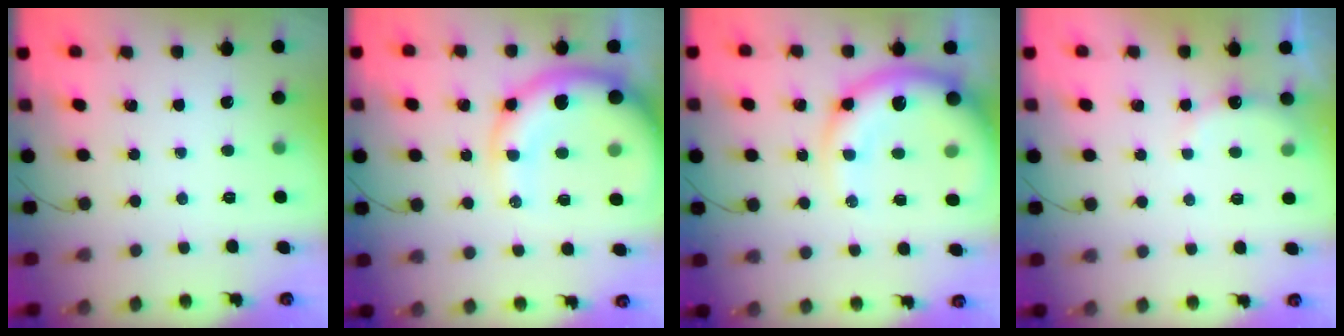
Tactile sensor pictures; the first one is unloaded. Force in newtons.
{"total": 18.1, "press": 17.7, "slide": 4.0}
{"total": 16.8, "press": 16.3, "slide": 3.9}
{"total": 7.3, "press": 7.2, "slide": 1.4}